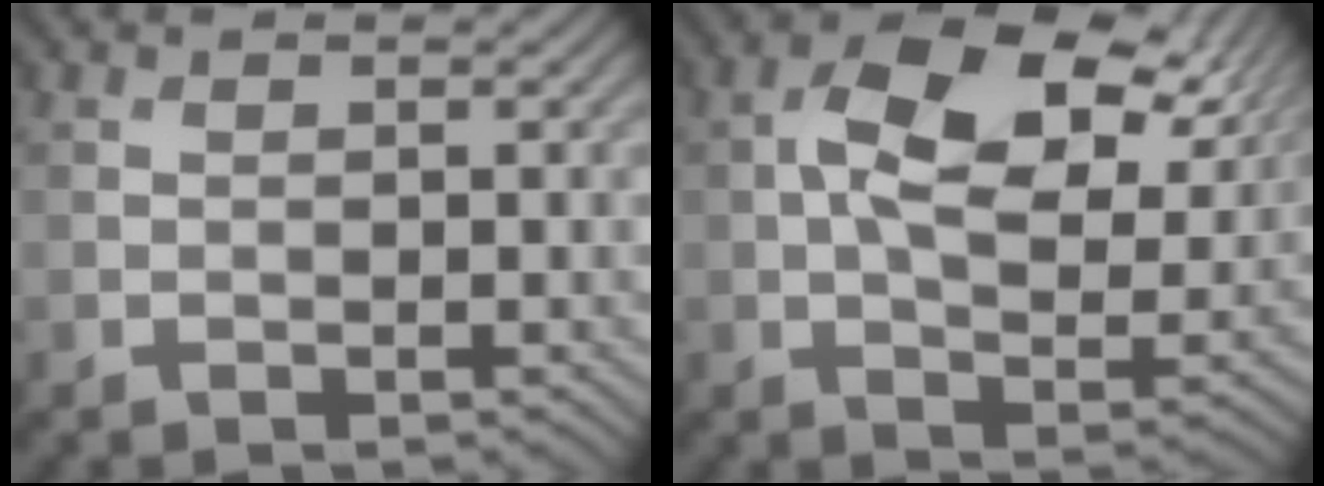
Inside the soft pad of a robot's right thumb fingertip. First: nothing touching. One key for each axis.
{"total": 13.4, "fx": 4.1, "fy": 7.2, "fz": 10.5, "tx": -0.187, "ty": -0.001, "tz": 0.069}